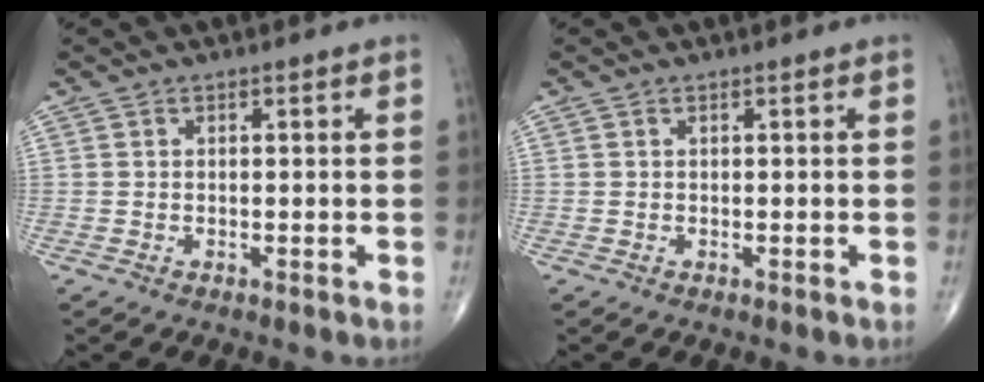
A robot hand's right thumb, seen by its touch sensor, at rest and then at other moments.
{"total": 0.0}